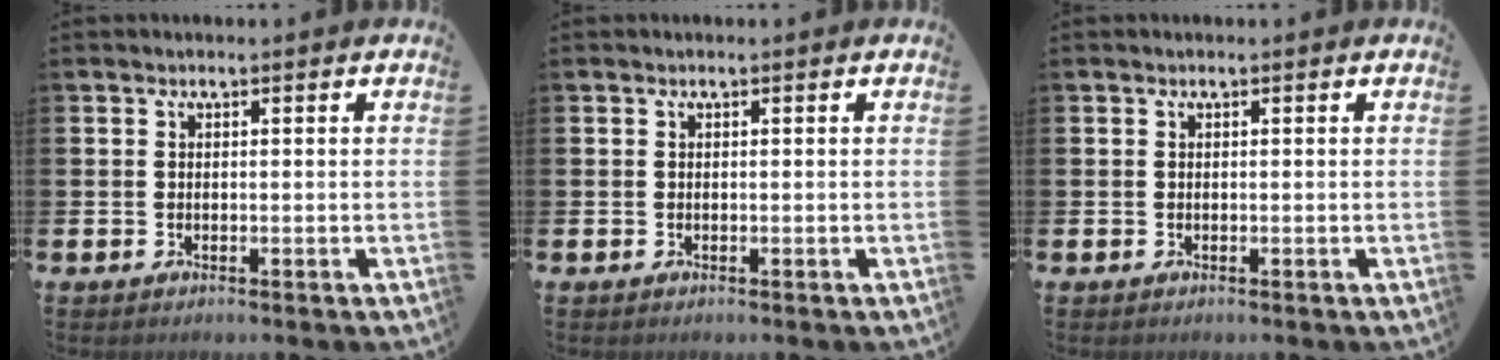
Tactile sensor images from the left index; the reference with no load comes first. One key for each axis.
{"total": 0.0}
{"total": 0.0}